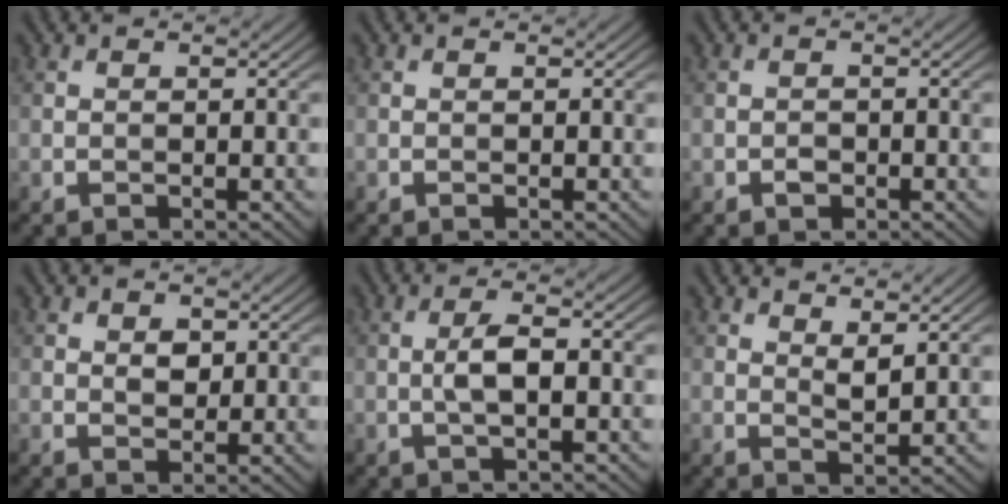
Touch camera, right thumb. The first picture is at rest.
{"total": 0.0}
{"total": 1.1, "force": [-0.6, 0.8, 0.6], "torque": [-0.009, -0.001, -0.012]}
{"total": 2.1, "force": [0.8, 1.5, 1.3], "torque": [-0.027, -0.004, 0.012]}
{"total": 3.3, "force": [-0.4, 0.8, 3.1], "torque": [-0.065, 0.007, -0.011]}
{"total": 2.6, "force": [1.9, 0.7, 1.7], "torque": [-0.033, -0.007, 0.037]}